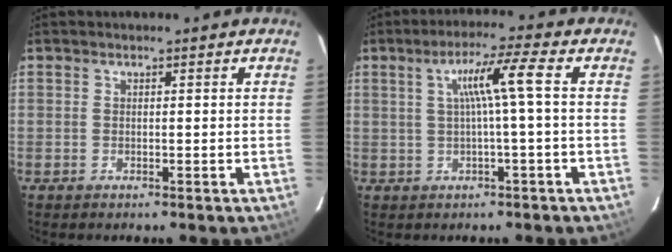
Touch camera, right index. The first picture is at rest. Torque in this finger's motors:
{"motor_torque": [0.77, 0.12, 0.40, 0.11]}